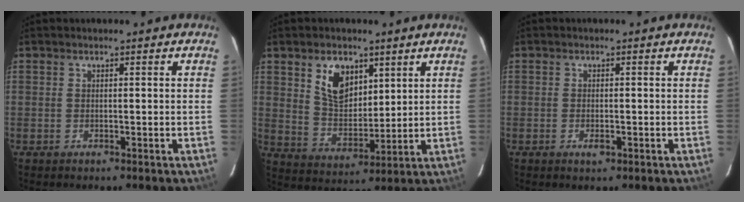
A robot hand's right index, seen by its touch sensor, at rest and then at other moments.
{"total": 9.4, "force": [4.6, 5.8, 5.8], "torque": [-0.100, 0.009, 0.096]}
{"total": 1.7, "force": [-0.8, 0.9, 1.2], "torque": [-0.022, -0.002, -0.013]}